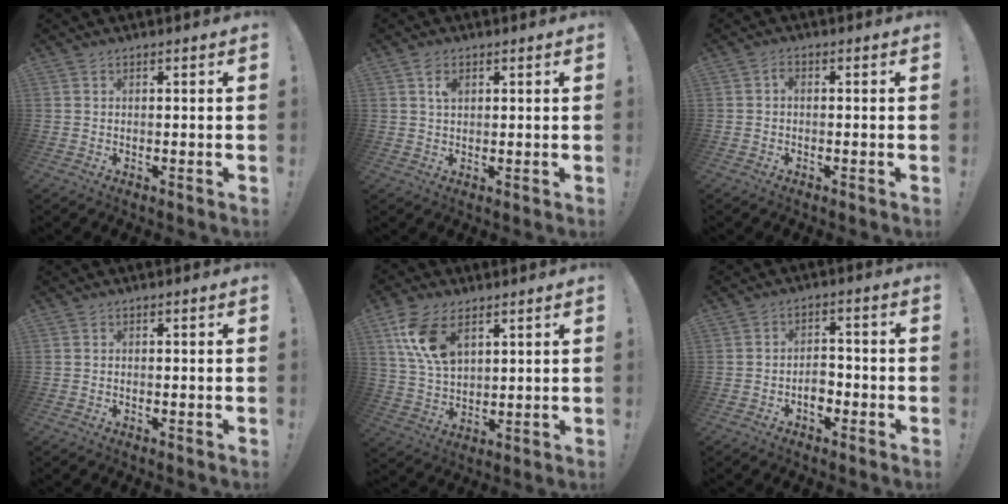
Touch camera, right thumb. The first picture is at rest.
{"total": 2.8, "force": [1.2, 1.6, 1.9], "torque": [-0.032, 0.000, 0.018]}
{"total": 1.3, "force": [-0.4, 0.7, 1.0], "torque": [-0.022, 0.009, -0.008]}
{"total": 0.0}
{"total": 12.6, "force": [6.4, 7.2, 8.1], "torque": [-0.172, -0.010, 0.122]}
{"total": 5.3, "force": [-2.2, 3.5, 3.3], "torque": [-0.056, 0.008, -0.040]}